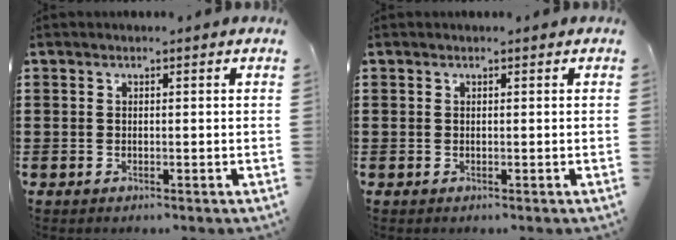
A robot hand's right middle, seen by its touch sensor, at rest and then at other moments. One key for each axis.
{"total": 0.0}